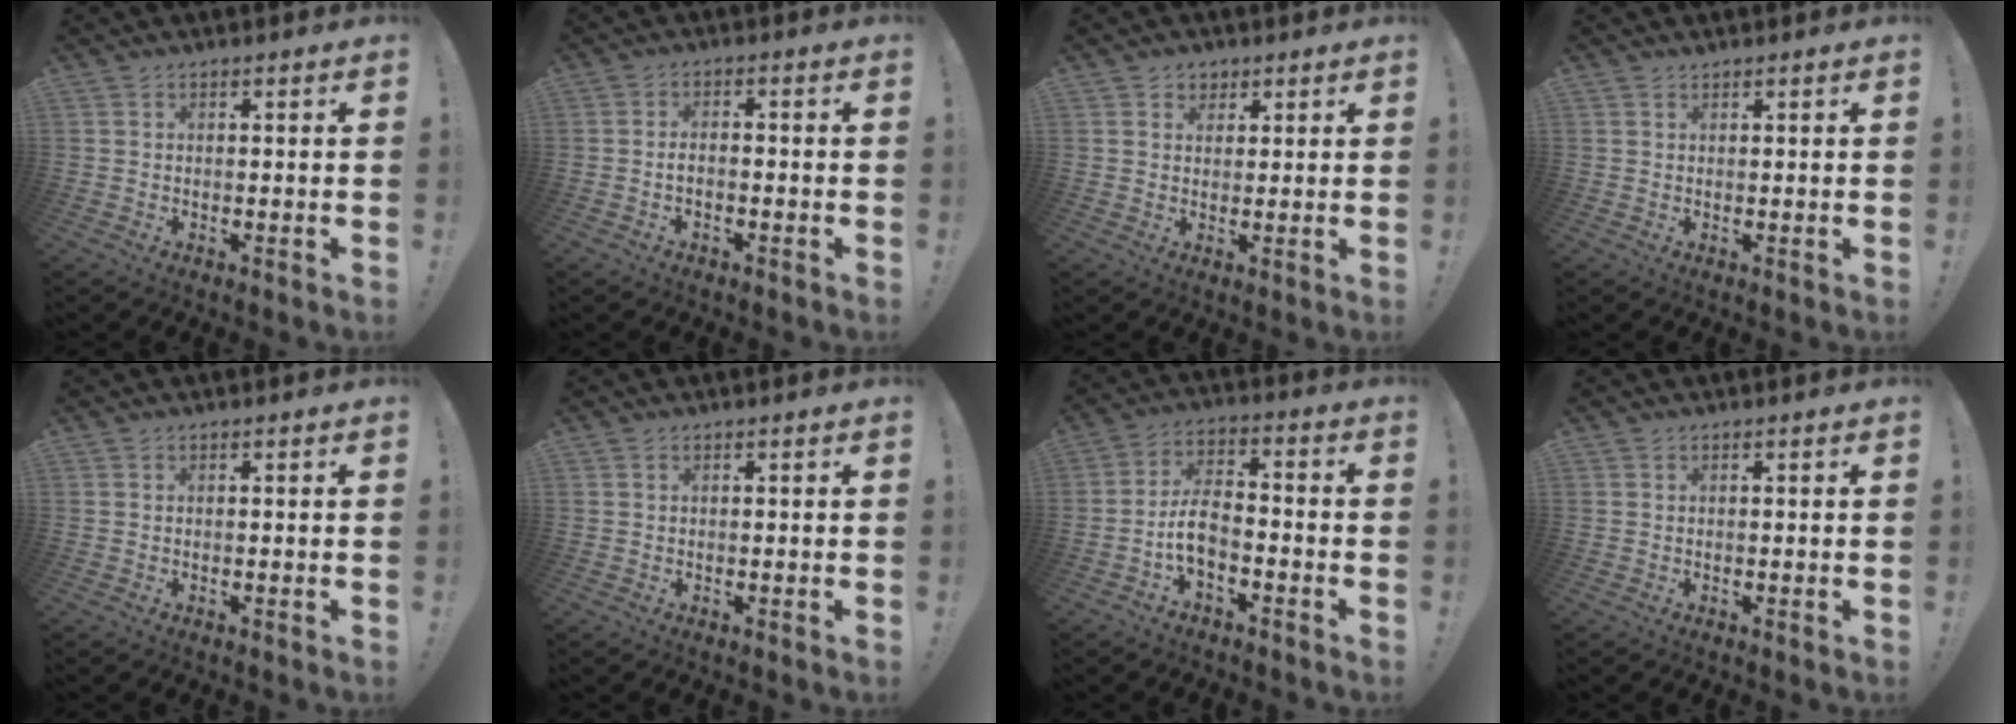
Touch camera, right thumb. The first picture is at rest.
{"total": 2.5, "force": [-1.4, 0.7, 1.9], "torque": [-0.047, 0.006, -0.027]}
{"total": 3.3, "force": [1.8, 2.7, 0.4], "torque": [0.007, -0.012, 0.029]}
{"total": 0.9, "force": [0.8, 0.4, 0.1], "torque": [0.003, -0.003, 0.014]}
{"total": 0.0}
{"total": 0.0}
{"total": 8.1, "force": [-4.1, 4.1, 5.7], "torque": [-0.122, 0.014, -0.073]}
{"total": 0.0}